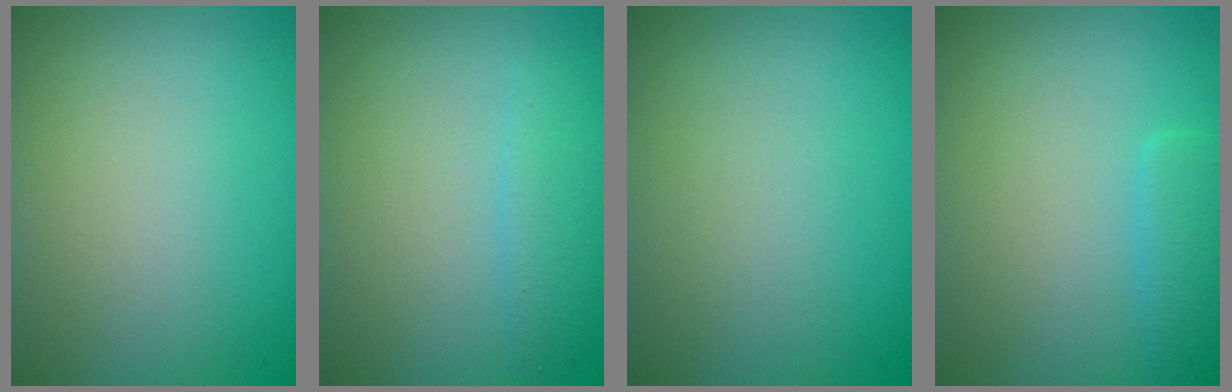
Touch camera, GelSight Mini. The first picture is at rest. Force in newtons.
{"total": 1.7, "press": 1.7, "slide": 0.1}
{"total": 0.0}
{"total": 1.8, "press": 1.8, "slide": 0.0}